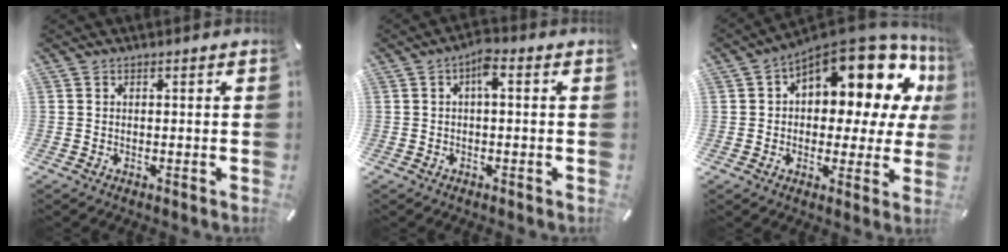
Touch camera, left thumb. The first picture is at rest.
{"total": 3.9, "force": [0.5, 1.5, 3.6], "torque": [-0.064, 0.011, 0.004]}
{"total": 16.5, "force": [9.3, 8.2, 10.8], "torque": [-0.149, -0.076, 0.156]}